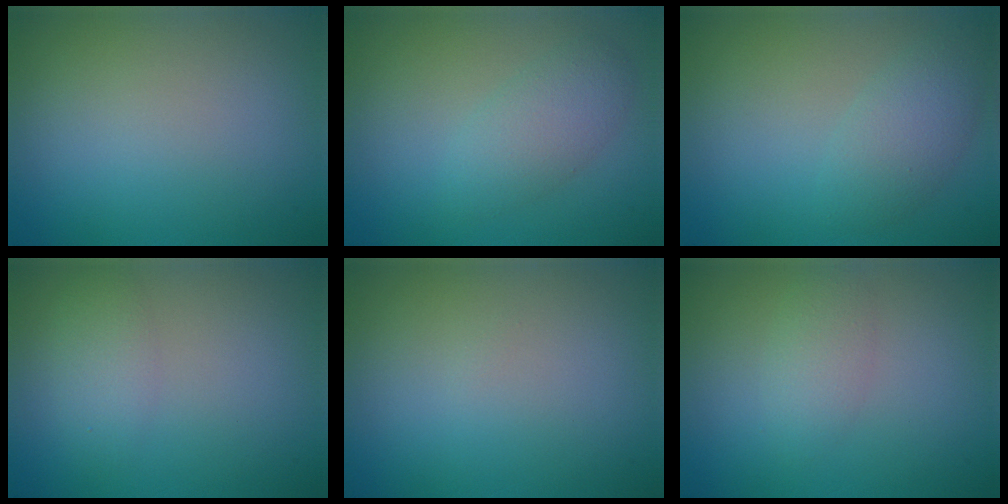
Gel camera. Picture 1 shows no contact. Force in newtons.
{"total": 2.7, "press": 2.7, "slide": 0.1}
{"total": 2.8, "press": 2.8, "slide": 0.1}
{"total": 1.9, "press": 1.9, "slide": 0.1}
{"total": 0.0}
{"total": 1.9, "press": 1.9, "slide": 0.1}